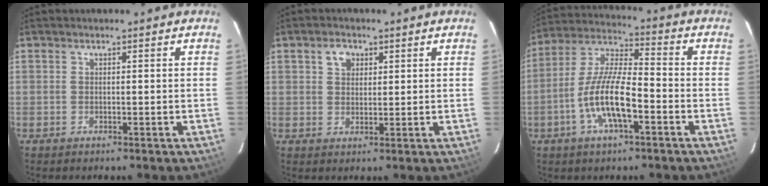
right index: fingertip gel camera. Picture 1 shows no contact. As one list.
[{"total": 3.4, "force": [1.5, 2.6, 1.6], "torque": [-0.023, 0.011, 0.027]}, {"total": 12.3, "force": [-4.8, 3.3, 10.9], "torque": [-0.225, 0.000, -0.093]}]